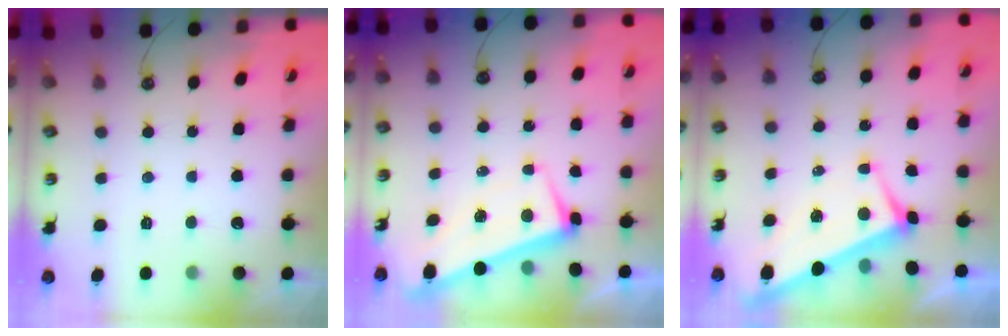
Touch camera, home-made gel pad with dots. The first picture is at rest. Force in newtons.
{"total": 1.5, "press": 0.6, "slide": 1.4}
{"total": 2.7, "press": 2.6, "slide": 0.7}